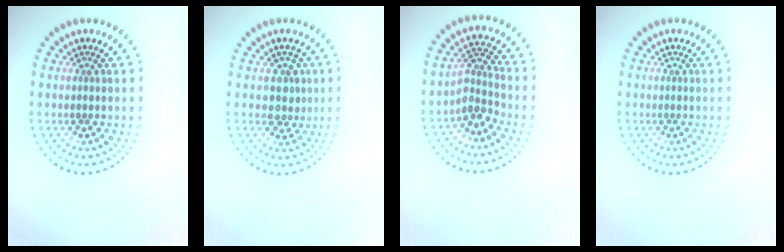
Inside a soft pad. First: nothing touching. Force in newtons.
{"total": 2.3, "press": 1.9, "slide": 1.2}
{"total": 2.7, "press": 2.2, "slide": 1.7}
{"total": 0.0}